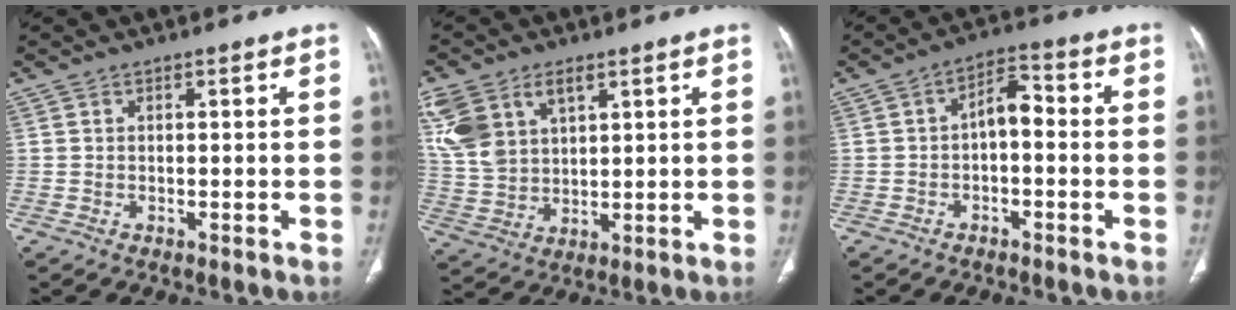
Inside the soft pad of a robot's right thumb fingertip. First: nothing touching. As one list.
[{"total": 12.0, "force": [5.6, 7.3, 7.7], "torque": [-0.155, -0.006, 0.120]}, {"total": 5.4, "force": [-0.9, 3.0, 4.5], "torque": [-0.061, 0.032, -0.024]}]